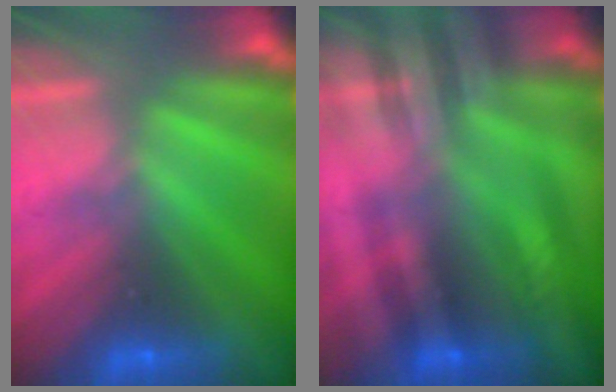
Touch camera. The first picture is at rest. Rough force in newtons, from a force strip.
{"total": 2.6}